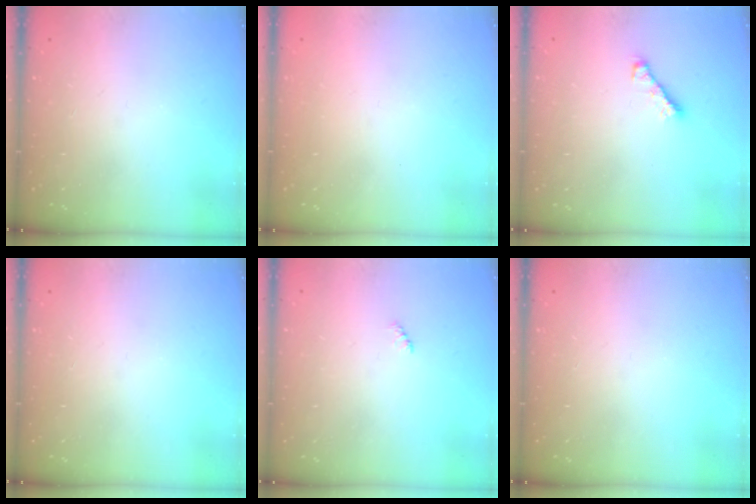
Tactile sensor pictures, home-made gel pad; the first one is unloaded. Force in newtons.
{"total": 0.9, "press": 0.8, "slide": 0.3}
{"total": 3.5, "press": 3.4, "slide": 0.7}
{"total": 0.0}
{"total": 2.3, "press": 2.2, "slide": 0.5}
{"total": 0.0}